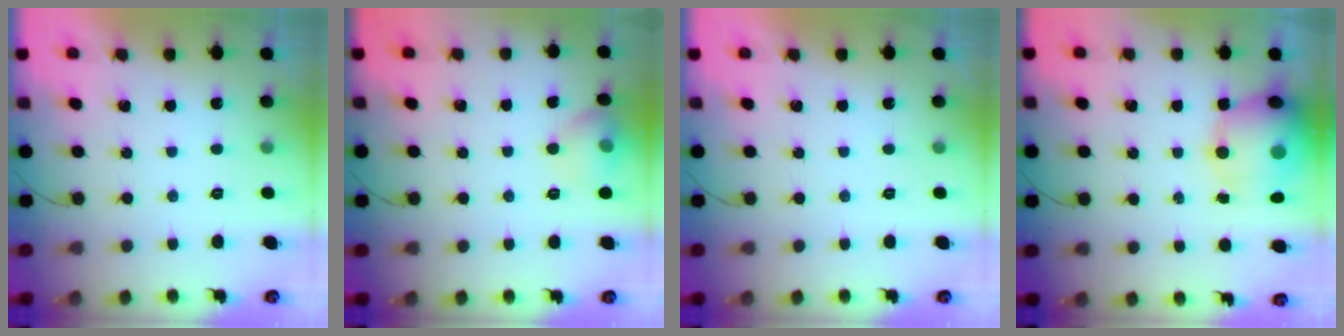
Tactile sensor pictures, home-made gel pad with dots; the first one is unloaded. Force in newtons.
{"total": 9.9, "press": 8.2, "slide": 5.5}
{"total": 0.0}
{"total": 16.3, "press": 15.9, "slide": 3.8}